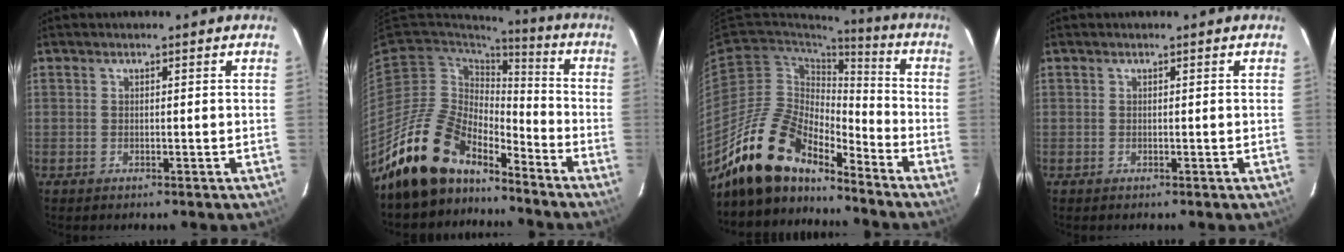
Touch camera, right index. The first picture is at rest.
{"total": 15.8, "force": [-13.0, 6.9, 5.7], "torque": [-0.120, 0.012, -0.231]}
{"total": 17.2, "force": [-14.4, 5.9, 7.3], "torque": [-0.145, 0.002, -0.268]}
{"total": 0.0}